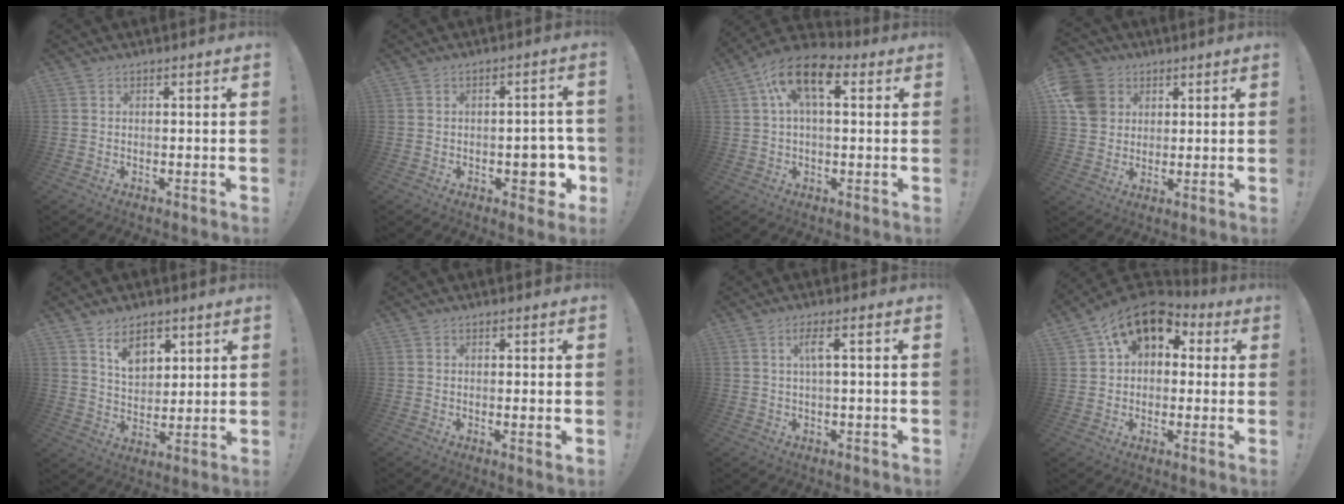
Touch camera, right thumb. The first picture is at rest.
{"total": 8.3, "force": [-2.5, 4.4, 6.5], "torque": [-0.059, 0.006, -0.037]}
{"total": 11.9, "force": [4.1, 6.0, 9.4], "torque": [-0.154, 0.000, 0.076]}
{"total": 9.6, "force": [3.1, 8.4, 3.5], "torque": [-0.057, -0.010, 0.065]}
{"total": 8.9, "force": [5.9, 5.3, 4.0], "torque": [-0.057, -0.036, 0.111]}
{"total": 1.9, "force": [0.0, -0.4, 1.9], "torque": [-0.029, -0.004, -0.001]}
{"total": 4.1, "force": [0.7, 0.2, 4.0], "torque": [-0.071, 0.000, 0.005]}
{"total": 13.1, "force": [6.8, 8.6, 7.2], "torque": [-0.110, -0.037, 0.126]}